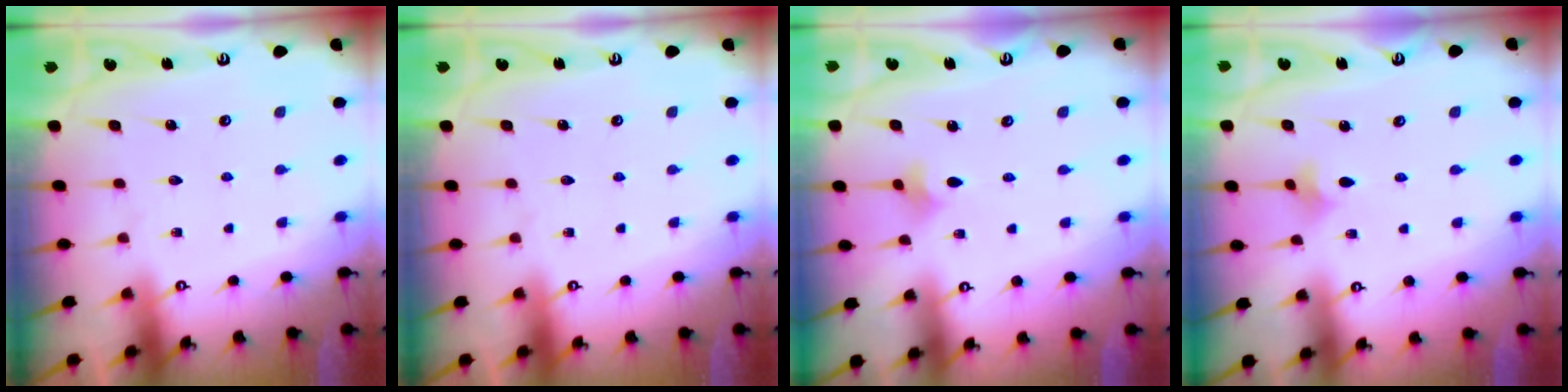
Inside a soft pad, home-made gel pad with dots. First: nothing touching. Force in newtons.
{"total": 0.0}
{"total": 2.5, "press": 2.5, "slide": 0.5}
{"total": 2.5, "press": 2.5, "slide": 0.5}